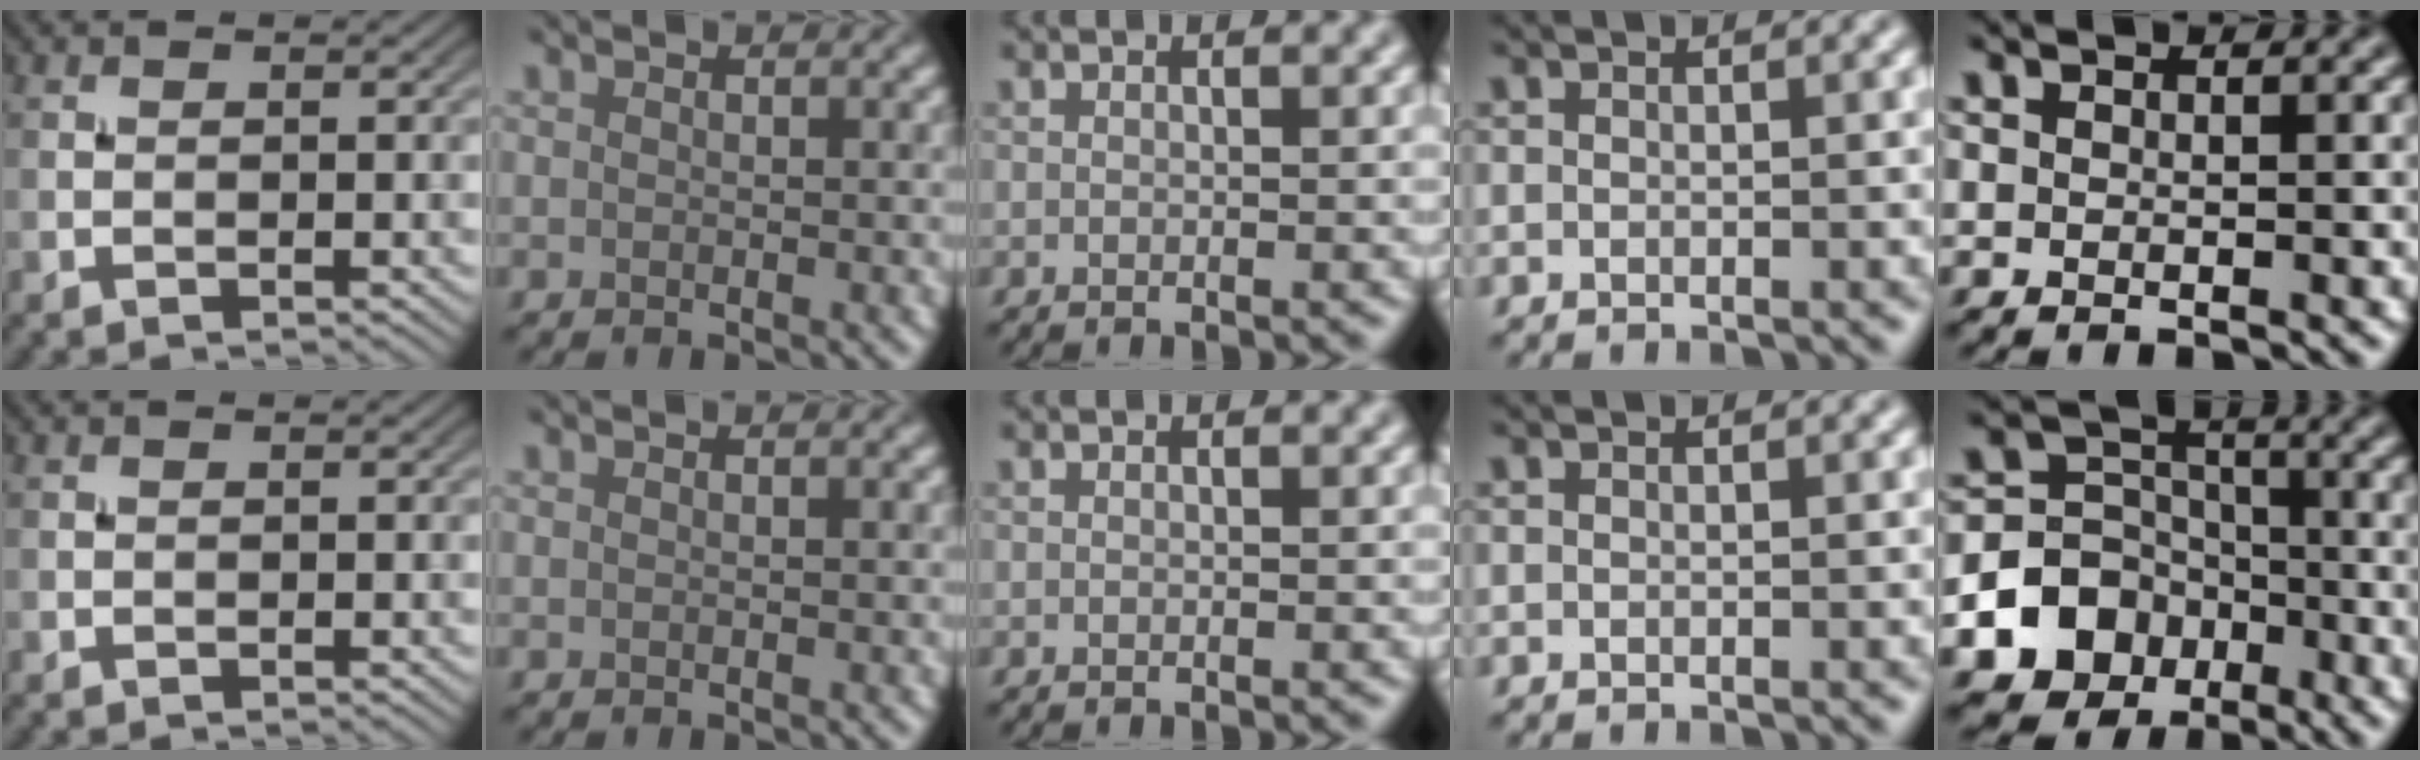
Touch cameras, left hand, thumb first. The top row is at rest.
{"little": {"total": 9.4, "force": [-4.4, 7.9, 2.6], "torque": [-0.032, -0.015, -0.101]}}